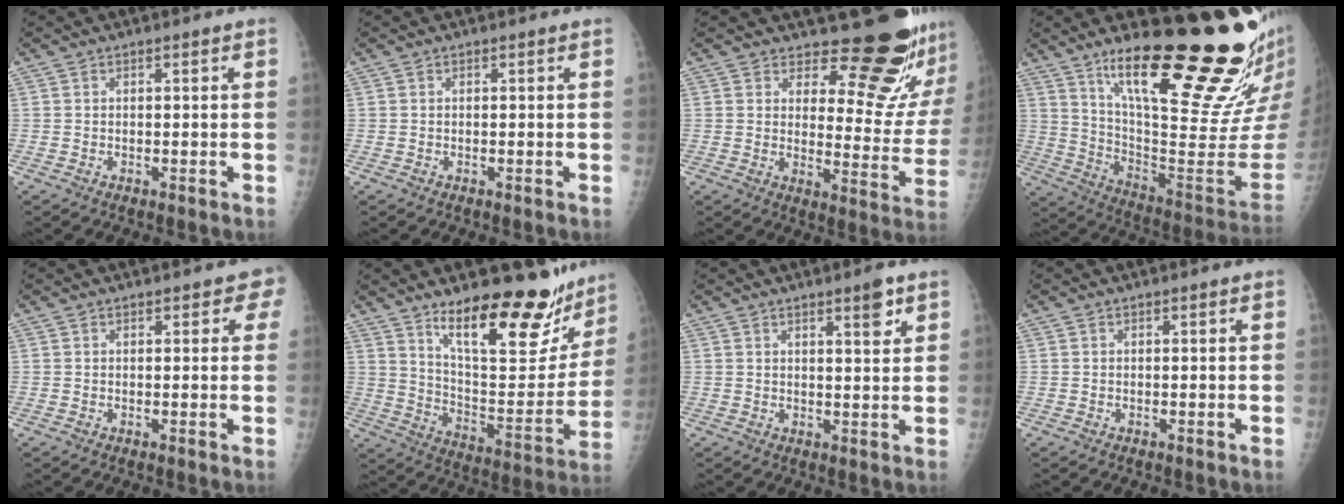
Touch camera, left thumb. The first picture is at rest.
{"total": 0.0}
{"total": 15.4, "force": [13.8, 4.7, 5.1], "torque": [-0.016, -0.141, 0.166]}
{"total": 28.7, "force": [19.1, 5.4, 20.7], "torque": [-0.280, -0.109, 0.308]}
{"total": 2.9, "force": [1.6, 1.4, 2.0], "torque": [-0.002, 0.000, 0.012]}
{"total": 23.5, "force": [16.6, 8.0, 14.6], "torque": [-0.161, -0.103, 0.259]}
{"total": 4.3, "force": [2.6, 0.9, 3.2], "torque": [-0.041, -0.016, 0.038]}
{"total": 0.0}